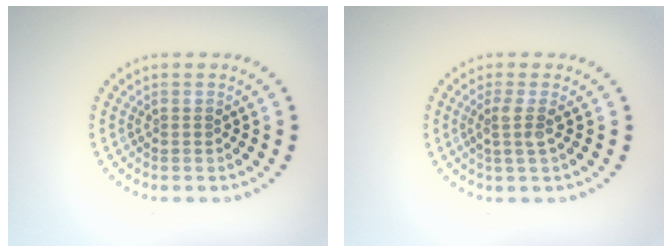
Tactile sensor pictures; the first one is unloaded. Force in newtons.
{"total": 1.8, "press": 1.3, "slide": 1.3}